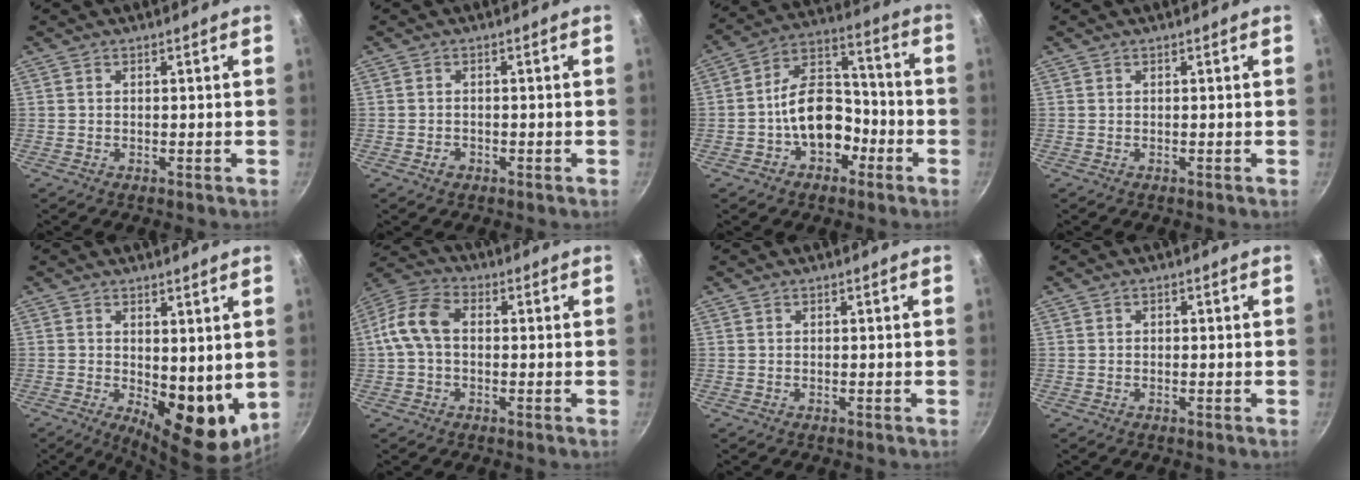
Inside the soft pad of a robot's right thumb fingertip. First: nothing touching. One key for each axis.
{"total": 1.8, "fx": -0.9, "fy": 1.3, "fz": 0.8, "tx": -0.012, "ty": 0.007, "tz": -0.013}
{"total": 13.8, "fx": -4.2, "fy": 9.7, "fz": 8.9, "tx": -0.093, "ty": 0.067, "tz": -0.069}
{"total": 0.0}
{"total": 11.6, "fx": 0.1, "fy": 5.7, "fz": 10.1, "tx": -0.105, "ty": -0.025, "tz": 0.014}
{"total": 9.4, "fx": 0.2, "fy": 6.5, "fz": 6.8, "tx": -0.127, "ty": 0.029, "tz": -0.013}
{"total": 0.0}
{"total": 0.7, "fx": -0.1, "fy": 0.6, "fz": 0.3, "tx": -0.004, "ty": 0.005, "tz": -0.001}